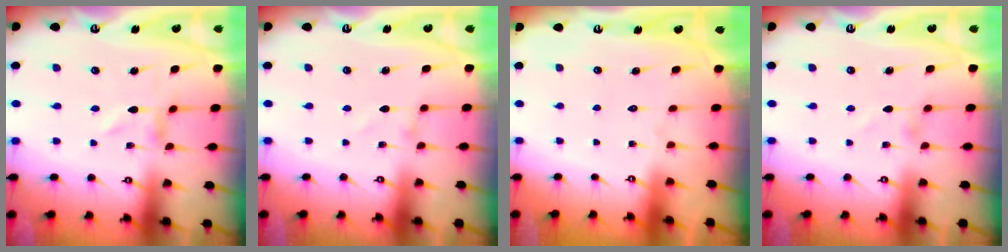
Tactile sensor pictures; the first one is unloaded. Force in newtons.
{"total": 1.4, "press": 1.4, "slide": 0.0}
{"total": 1.7, "press": 1.7, "slide": 0.1}
{"total": 0.6, "press": 0.6, "slide": 0.1}